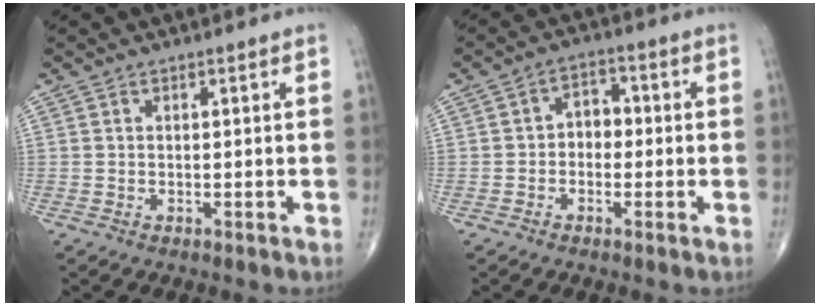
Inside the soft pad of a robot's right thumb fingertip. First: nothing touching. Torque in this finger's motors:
{"motor_torque": [-0.23, 0.38, 0.12, 0.11, 0.06]}